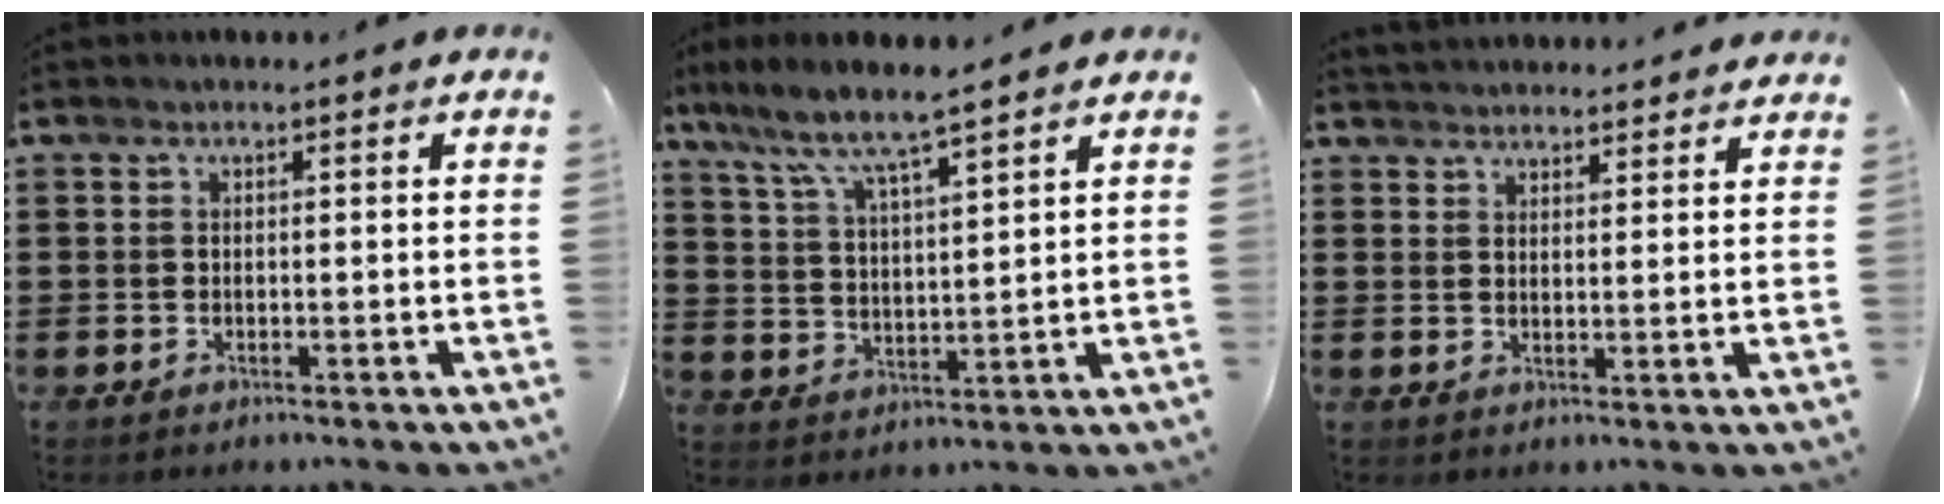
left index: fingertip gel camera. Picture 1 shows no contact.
{"total": 5.7, "force": [4.9, 0.3, 2.8], "torque": [-0.080, -0.029, 0.079]}
{"total": 2.8, "force": [2.7, -0.1, -0.4], "torque": [-0.001, -0.009, 0.052]}